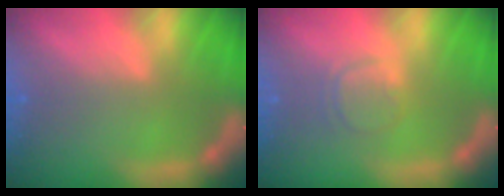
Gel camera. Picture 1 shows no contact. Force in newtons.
{"total": 2.4}